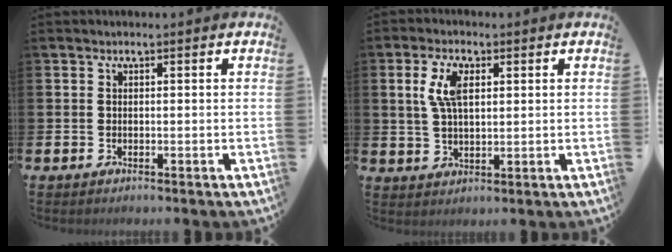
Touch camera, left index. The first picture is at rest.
{"total": 5.5, "force": [2.4, 2.6, 4.3], "torque": [-0.069, 0.000, 0.035]}